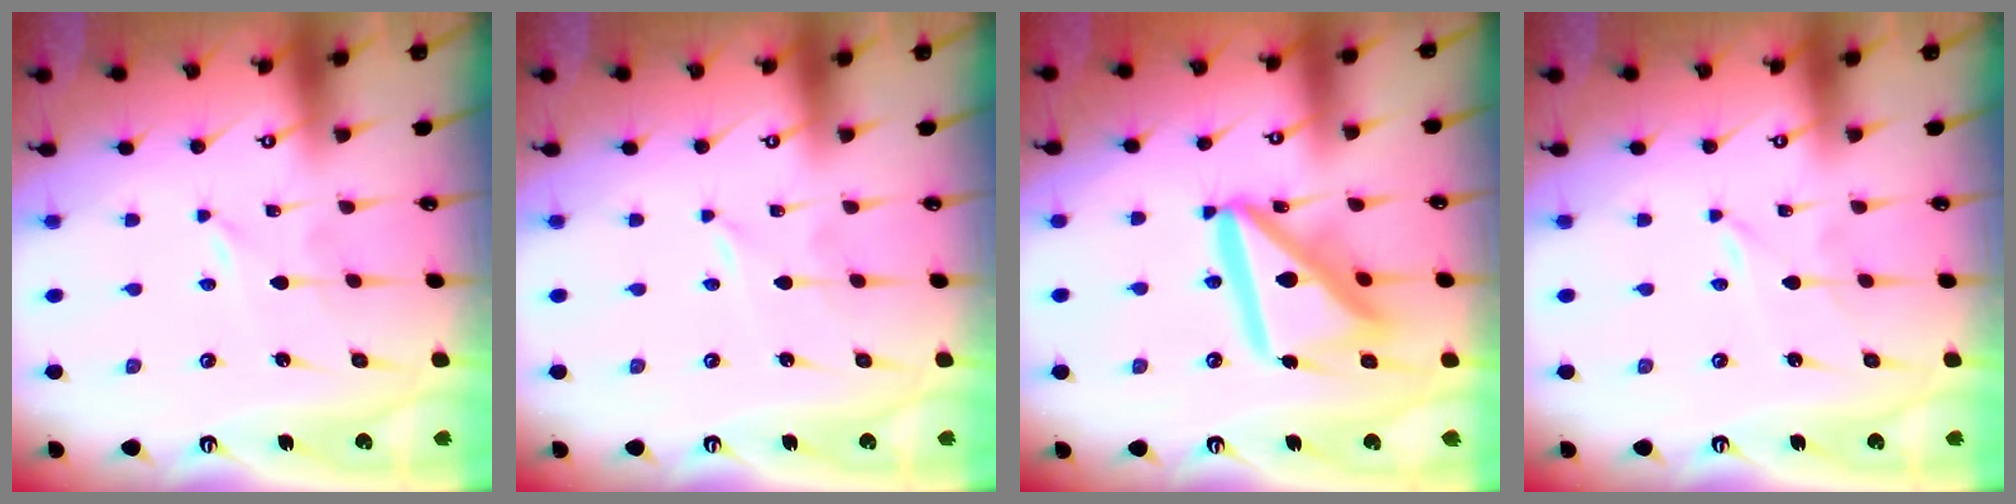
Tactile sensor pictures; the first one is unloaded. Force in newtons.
{"total": 0.0}
{"total": 18.4, "press": 18.3, "slide": 2.0}
{"total": 0.0}